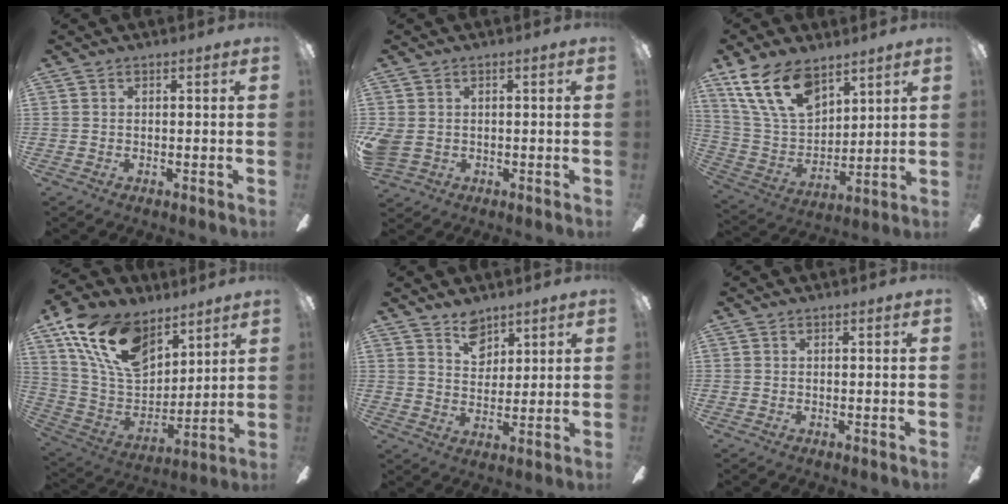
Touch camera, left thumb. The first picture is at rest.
{"total": 4.1, "force": [-0.3, 3.3, 2.4], "torque": [-0.062, 0.000, -0.006]}
{"total": 17.0, "force": [11.1, 9.1, 9.1], "torque": [-0.192, -0.041, 0.210]}
{"total": 20.1, "force": [11.7, 11.9, 11.2], "torque": [-0.227, -0.043, 0.219]}
{"total": 7.0, "force": [5.0, 4.3, 2.1], "torque": [-0.020, -0.022, 0.089]}
{"total": 0.0}